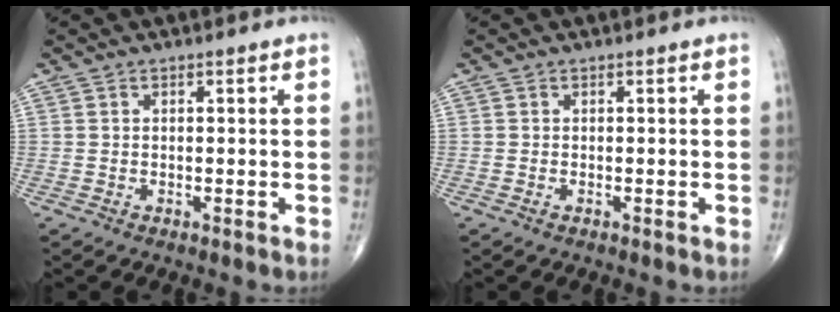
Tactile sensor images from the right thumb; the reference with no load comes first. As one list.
[{"total": 0.0}]